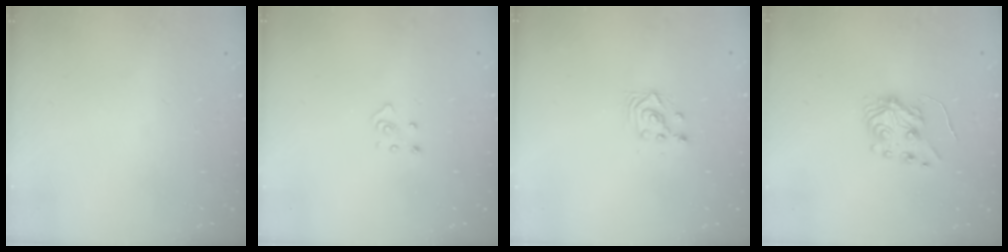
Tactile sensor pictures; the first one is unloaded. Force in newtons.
{"total": 2.5, "press": 2.4, "slide": 0.3}
{"total": 3.0, "press": 3.0, "slide": 0.1}
{"total": 6.0, "press": 6.0, "slide": 0.6}